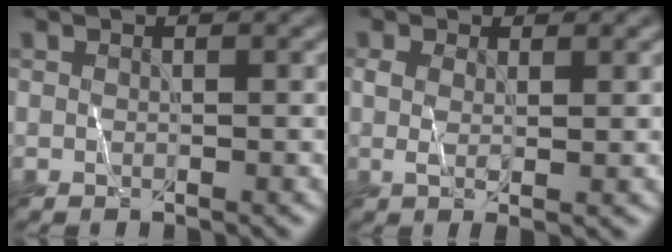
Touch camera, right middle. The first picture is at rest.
{"total": 1.9, "force": [0.5, 0.6, 1.7], "torque": [-0.034, 0.000, 0.010]}